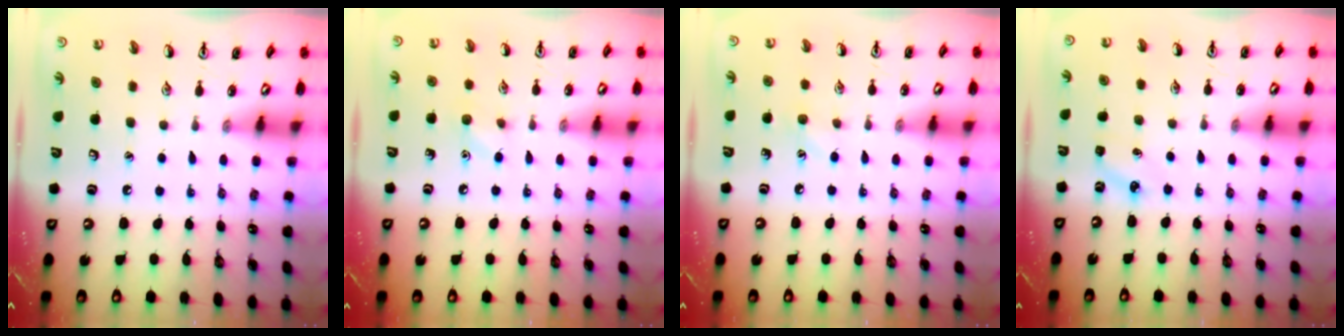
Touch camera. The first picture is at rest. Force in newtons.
{"total": 5.8, "press": 5.6, "slide": 1.7}
{"total": 5.0, "press": 4.7, "slide": 1.6}
{"total": 3.5, "press": 3.4, "slide": 1.1}